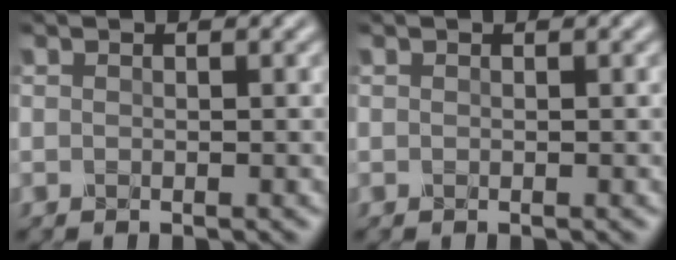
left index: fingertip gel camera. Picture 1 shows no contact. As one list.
[{"total": 0.0}]